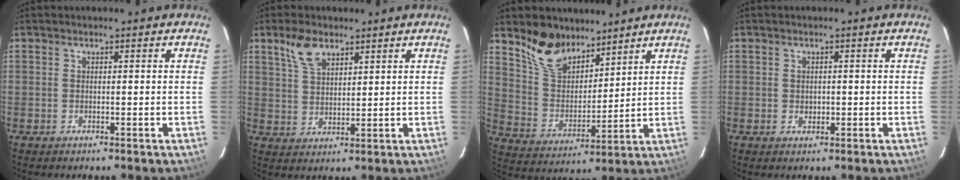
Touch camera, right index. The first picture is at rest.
{"total": 6.3, "force": [4.1, 3.1, 3.7], "torque": [-0.071, 0.011, 0.083]}
{"total": 10.5, "force": [7.9, 4.9, 4.9], "torque": [-0.095, 0.012, 0.159]}
{"total": 1.3, "force": [-0.1, 1.2, 0.5], "torque": [-0.005, 0.000, 0.000]}